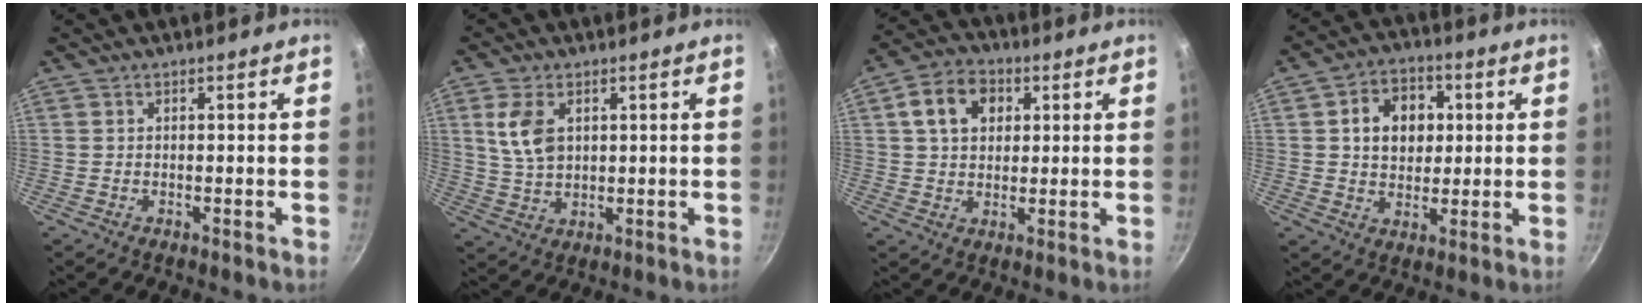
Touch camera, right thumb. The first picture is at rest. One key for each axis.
{"total": 9.1, "fx": 2.7, "fy": 5.6, "fz": 6.6, "tx": -0.123, "ty": -0.014, "tz": 0.058}
{"total": 9.3, "fx": 2.8, "fy": 7.0, "fz": 5.4, "tx": -0.074, "ty": 0.008, "tz": 0.036}
{"total": 10.4, "fx": 2.0, "fy": 8.1, "fz": 6.2, "tx": -0.066, "ty": 0.006, "tz": 0.026}